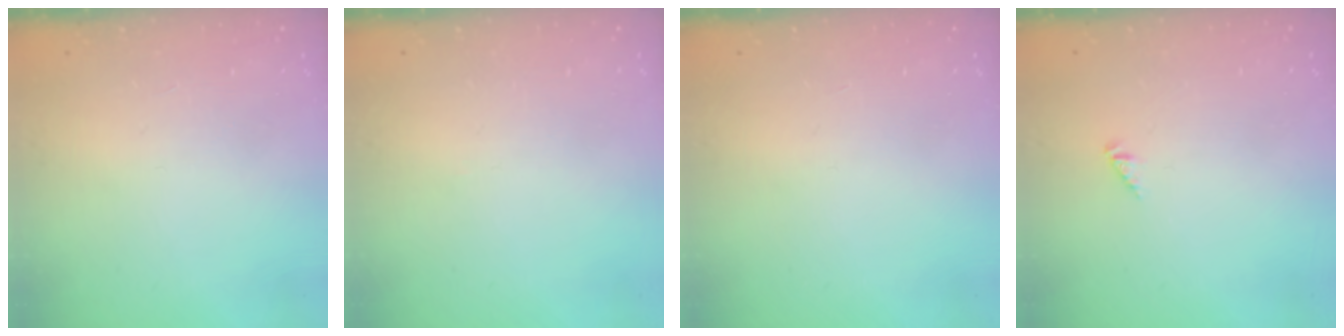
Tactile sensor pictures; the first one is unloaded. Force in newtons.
{"total": 0.0}
{"total": 0.0}
{"total": 0.0}